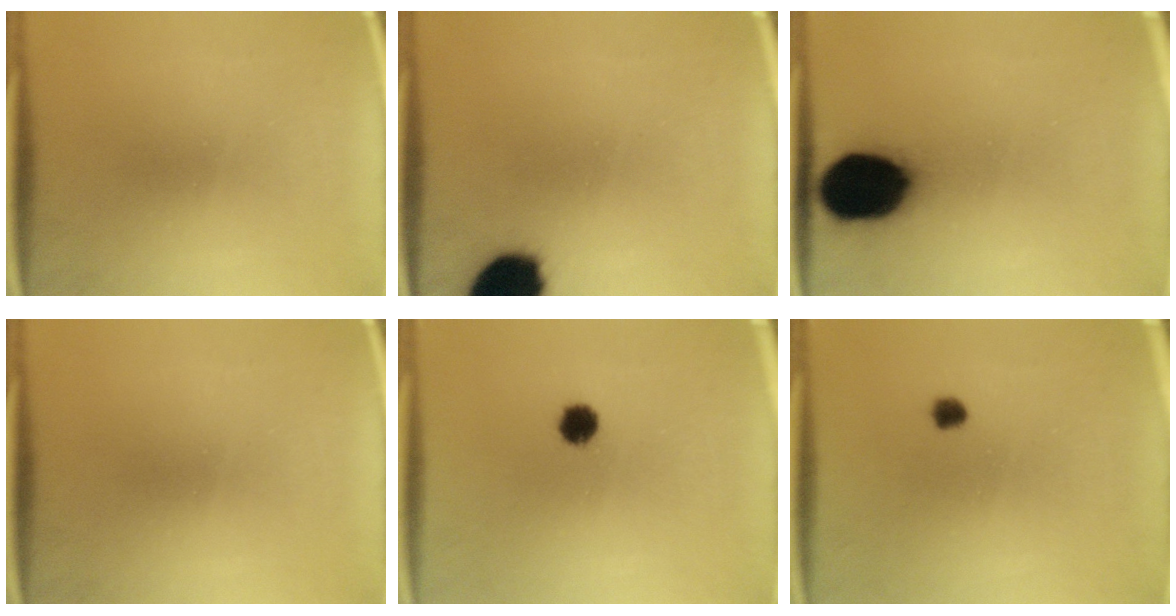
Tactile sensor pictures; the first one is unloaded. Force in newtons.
{"total": 13.3}
{"total": 19.8}
{"total": 0.0}
{"total": 3.8}
{"total": 1.9}